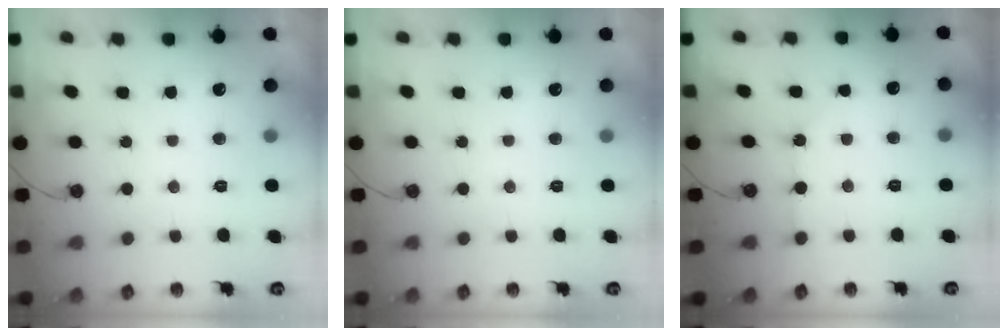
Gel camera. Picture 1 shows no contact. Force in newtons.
{"total": 0.0}
{"total": 2.6, "press": 2.5, "slide": 0.5}